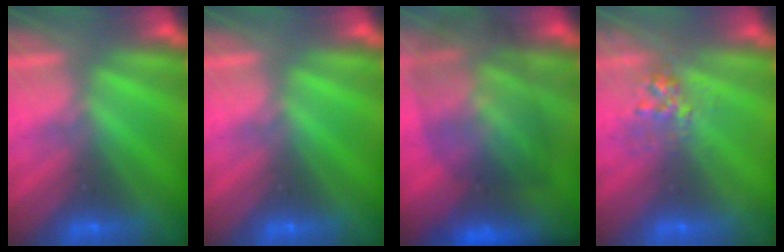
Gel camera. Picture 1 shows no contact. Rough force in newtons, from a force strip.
{"total": 0.0}
{"total": 11.1}
{"total": 2.9}